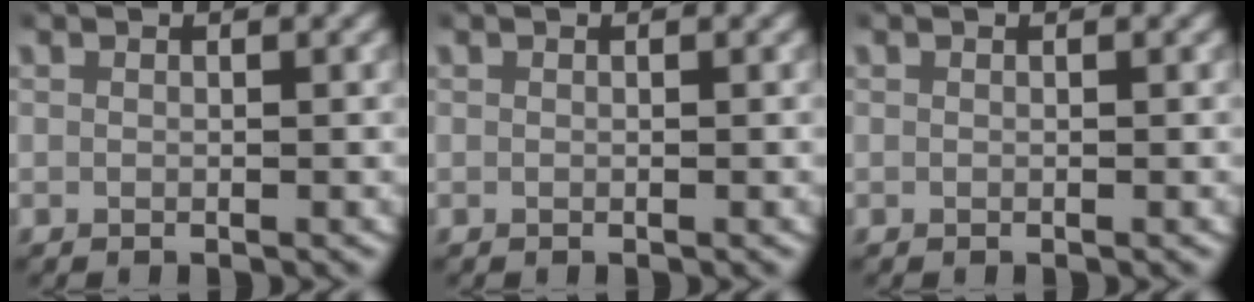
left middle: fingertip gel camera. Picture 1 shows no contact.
{"total": 0.0}
{"total": 0.0}